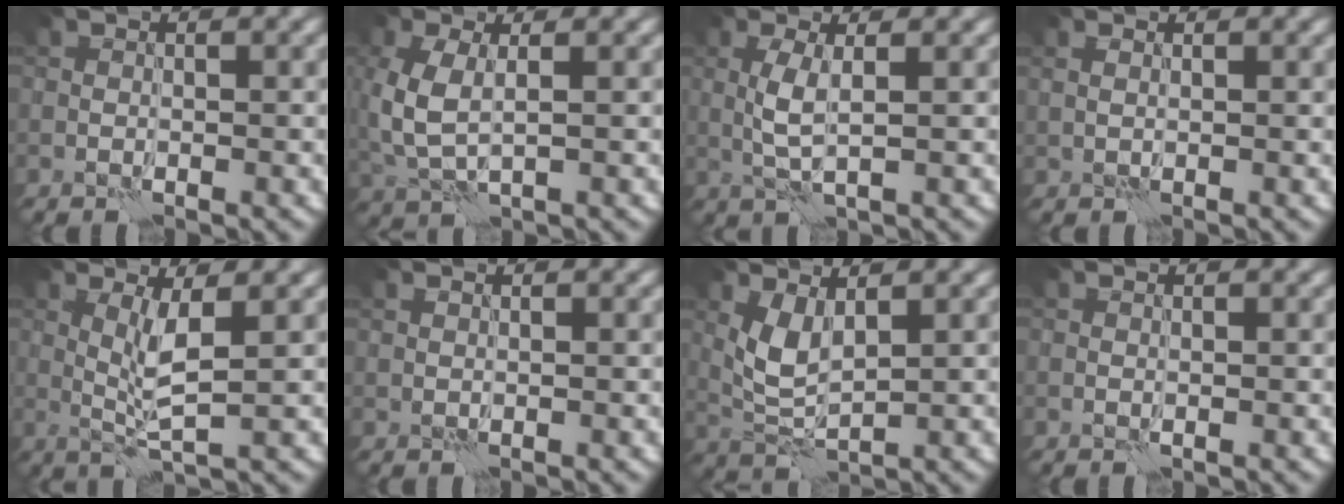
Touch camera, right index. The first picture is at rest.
{"total": 4.6, "force": [0.4, 2.4, 3.9], "torque": [-0.111, -0.001, 0.010]}
{"total": 2.3, "force": [0.1, 0.4, 2.3], "torque": [-0.051, 0.001, 0.002]}
{"total": 0.6, "force": [0.4, 0.2, 0.5], "torque": [-0.014, 0.001, 0.008]}
{"total": 3.2, "force": [0.5, 0.3, 3.2], "torque": [-0.070, -0.003, 0.015]}
{"total": 0.0}
{"total": 3.2, "force": [1.3, 1.3, 2.7], "torque": [-0.067, -0.004, 0.030]}
{"total": 0.0}